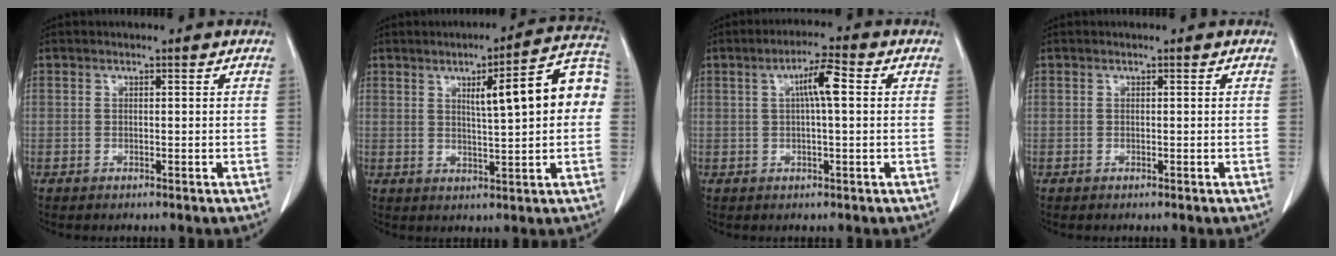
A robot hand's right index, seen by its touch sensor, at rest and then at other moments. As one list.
[{"total": 12.1, "force": [2.2, 1.5, 11.8], "torque": [-0.156, 0.030, 0.027]}, {"total": 5.2, "force": [1.1, 0.4, 5.1], "torque": [-0.090, 0.011, 0.016]}, {"total": 0.0}]